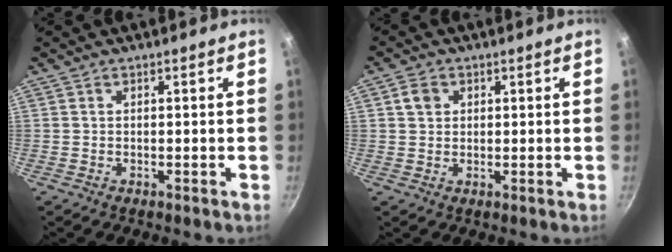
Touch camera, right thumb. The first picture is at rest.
{"total": 3.2, "force": [1.0, 2.7, 1.4], "torque": [-0.012, 0.003, 0.016]}